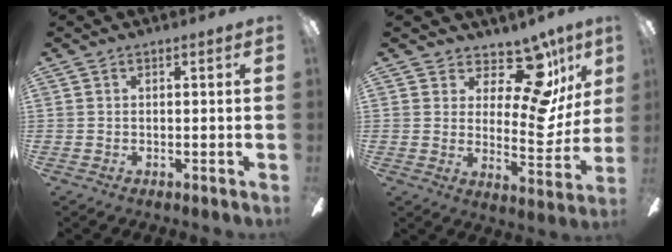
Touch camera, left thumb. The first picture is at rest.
{"total": 15.9, "force": [9.9, 7.2, 10.2], "torque": [-0.142, -0.073, 0.171]}